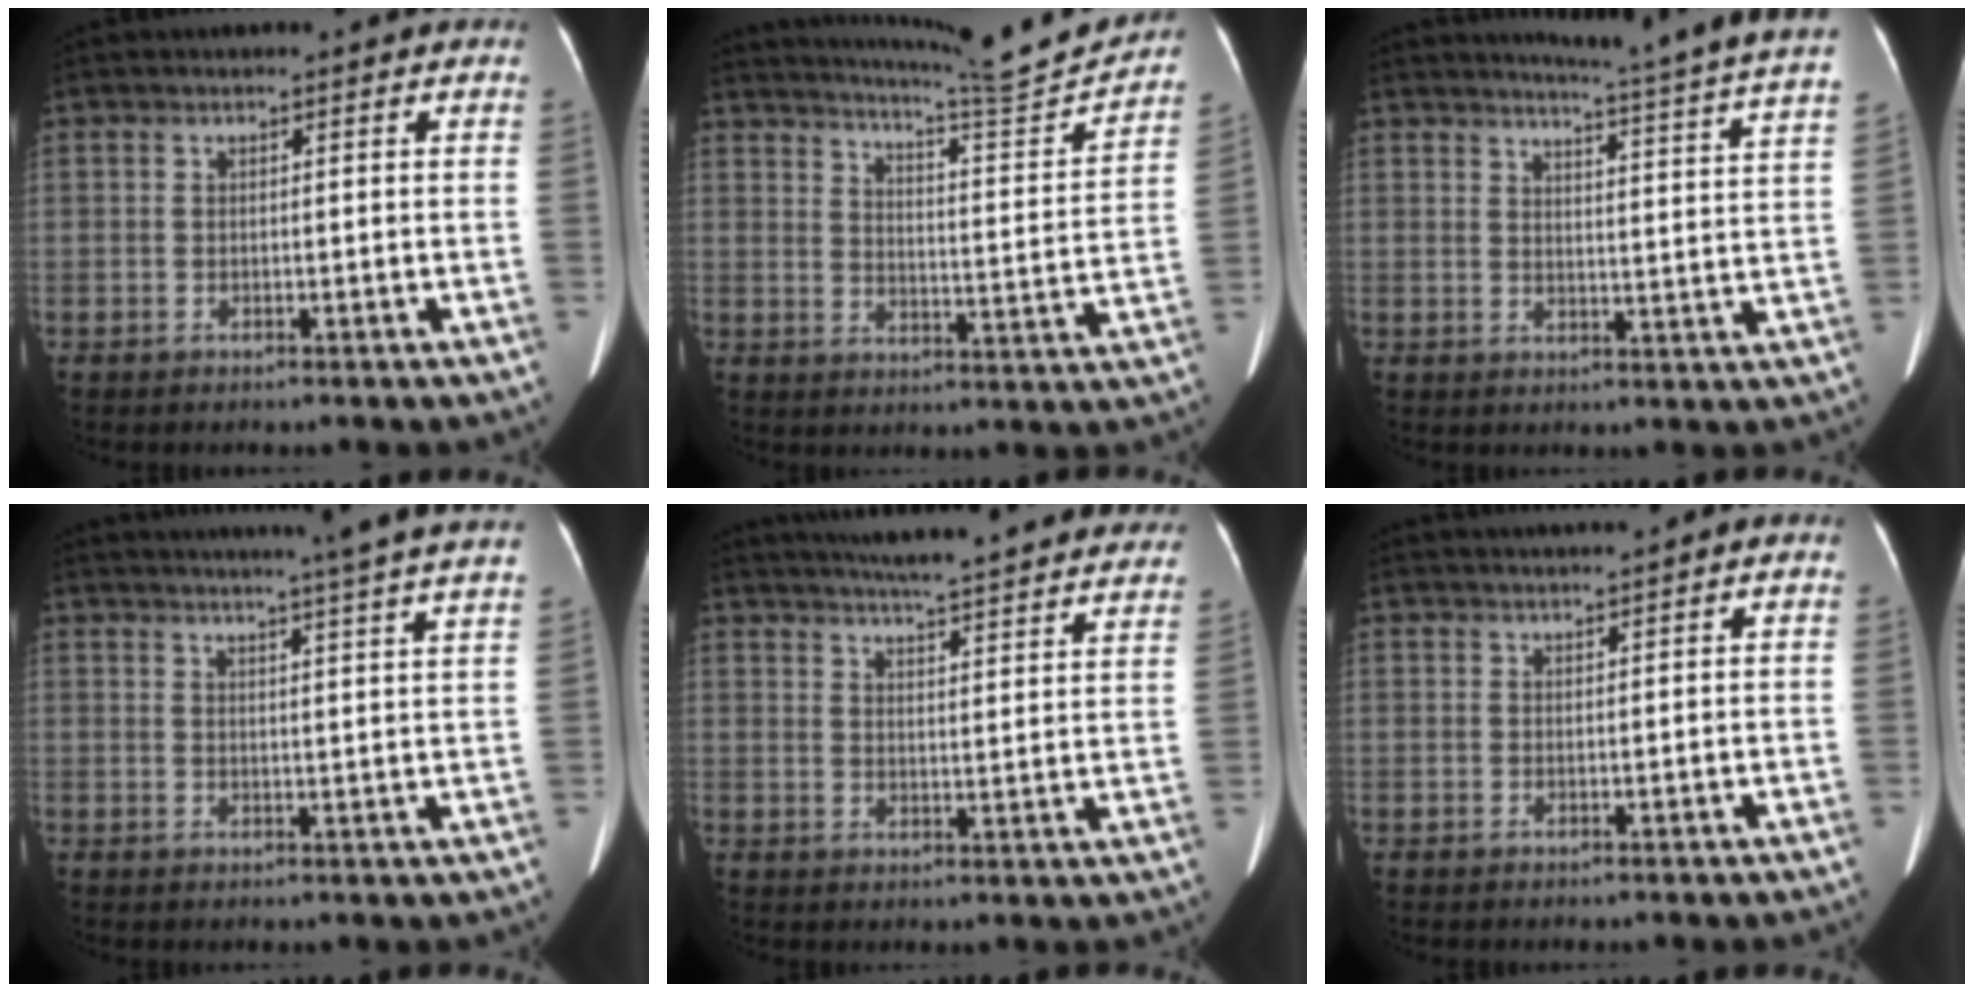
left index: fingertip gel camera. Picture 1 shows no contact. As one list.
[{"total": 16.5, "force": [15.8, -1.1, 4.5], "torque": [-0.080, -0.053, 0.210]}, {"total": 17.2, "force": [15.9, -2.3, 6.1], "torque": [-0.093, -0.085, 0.177]}, {"total": 17.5, "force": [15.4, -1.9, 8.2], "torque": [-0.131, -0.023, 0.186]}, {"total": 28.9, "force": [26.1, 3.1, 11.8], "torque": [-0.184, -0.032, 0.319]}, {"total": 2.7, "force": [2.1, -0.1, 1.7], "torque": [-0.024, 0.024, 0.034]}]